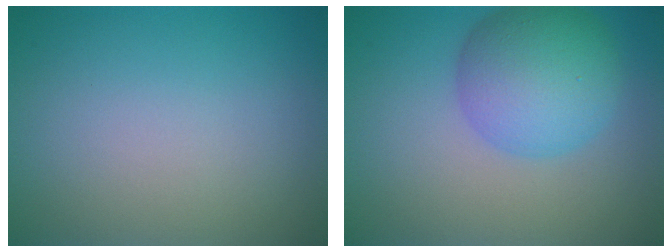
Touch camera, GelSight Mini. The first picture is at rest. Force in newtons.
{"total": 6.8, "press": 6.8, "slide": 0.2}